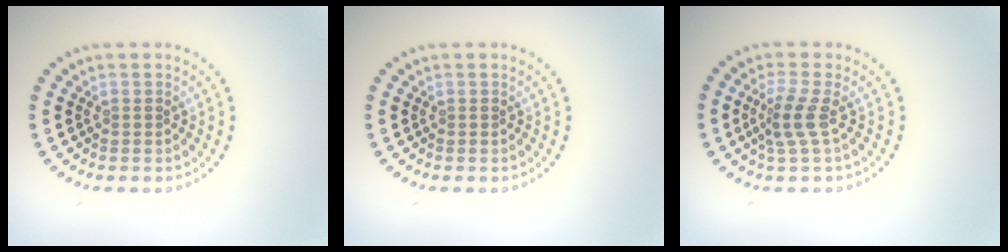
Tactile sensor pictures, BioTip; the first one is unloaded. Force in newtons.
{"total": 0.0}
{"total": 2.3, "press": 1.7, "slide": 1.6}